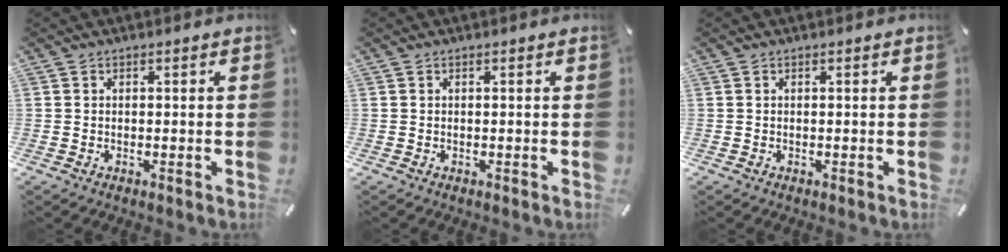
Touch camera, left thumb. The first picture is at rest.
{"total": 0.0}
{"total": 0.0}